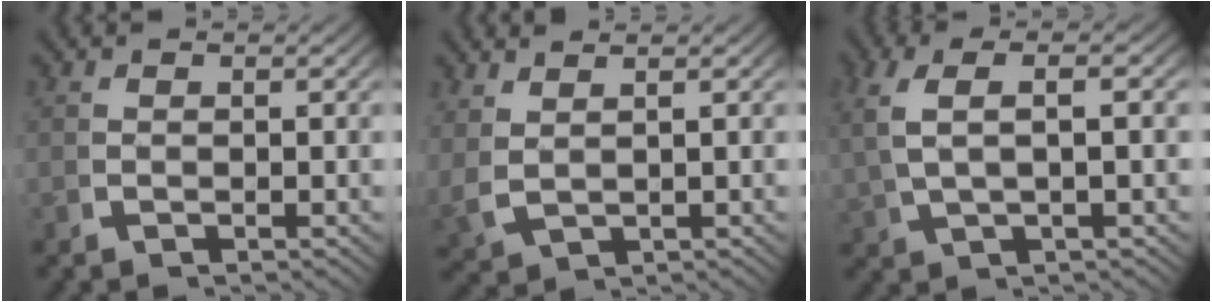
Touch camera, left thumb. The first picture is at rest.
{"total": 2.7, "force": [1.2, 1.7, 1.8], "torque": [-0.054, -0.002, 0.040]}
{"total": 4.5, "force": [1.4, 1.5, 4.1], "torque": [-0.090, 0.013, 0.031]}